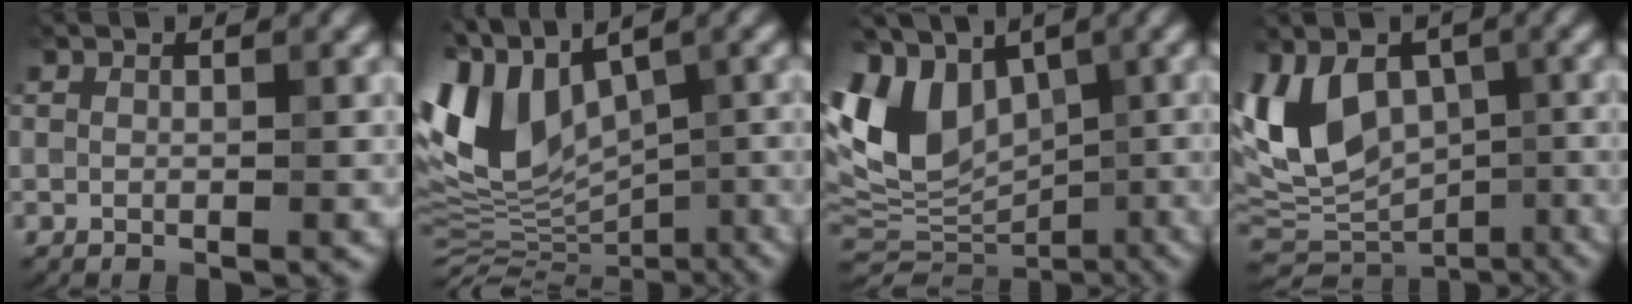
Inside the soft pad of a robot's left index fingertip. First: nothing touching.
{"total": 11.0, "force": [2.4, 6.4, 8.6], "torque": [-0.178, 0.005, 0.049]}
{"total": 11.5, "force": [1.4, 8.0, 8.2], "torque": [-0.185, 0.004, 0.025]}
{"total": 10.4, "force": [-0.4, 7.1, 7.5], "torque": [-0.136, -0.001, -0.009]}